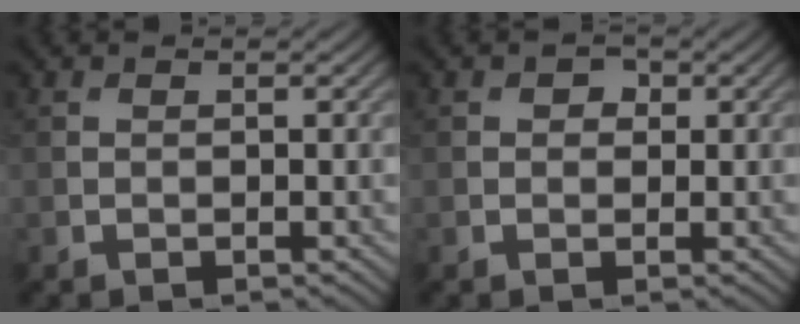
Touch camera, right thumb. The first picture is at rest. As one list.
[{"total": 1.3, "force": [0.3, 1.1, 0.6], "torque": [-0.007, 0.000, -0.001]}]